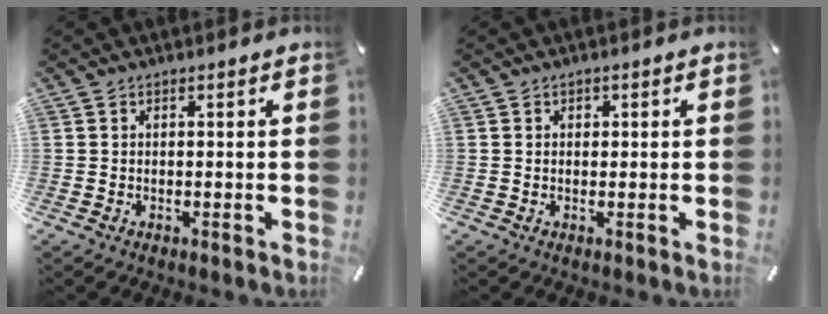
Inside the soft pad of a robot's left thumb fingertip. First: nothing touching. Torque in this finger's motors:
{"motor_torque": [0.24, 0.43, 0.03, -0.19, 0.00]}